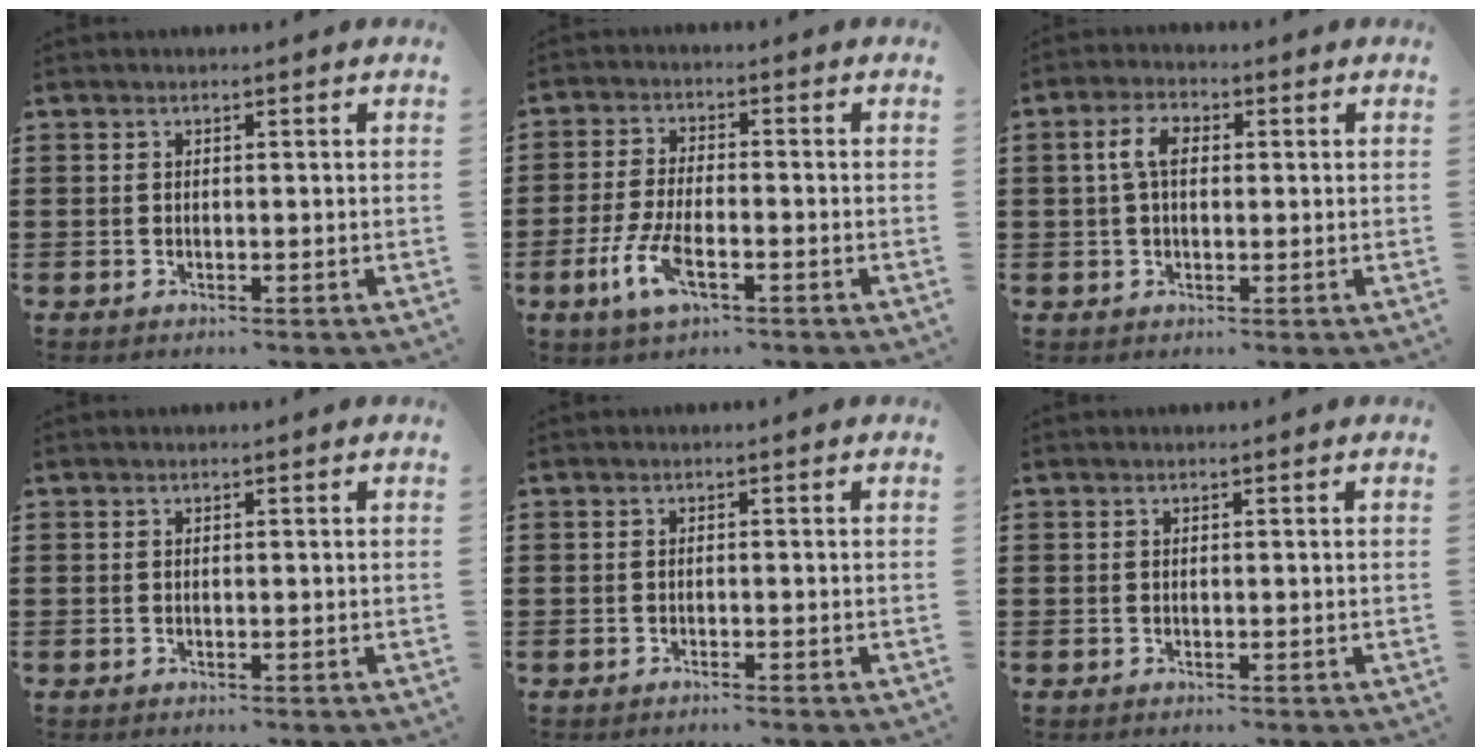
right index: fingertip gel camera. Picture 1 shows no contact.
{"total": 6.6, "force": [-2.8, 2.2, 5.6], "torque": [-0.132, -0.014, -0.054]}
{"total": 4.6, "force": [0.6, 2.4, 3.8], "torque": [-0.086, 0.011, 0.006]}
{"total": 0.0}
{"total": 0.6, "force": [-0.6, 0.0, 0.2], "torque": [-0.005, -0.002, -0.012]}
{"total": 0.0}